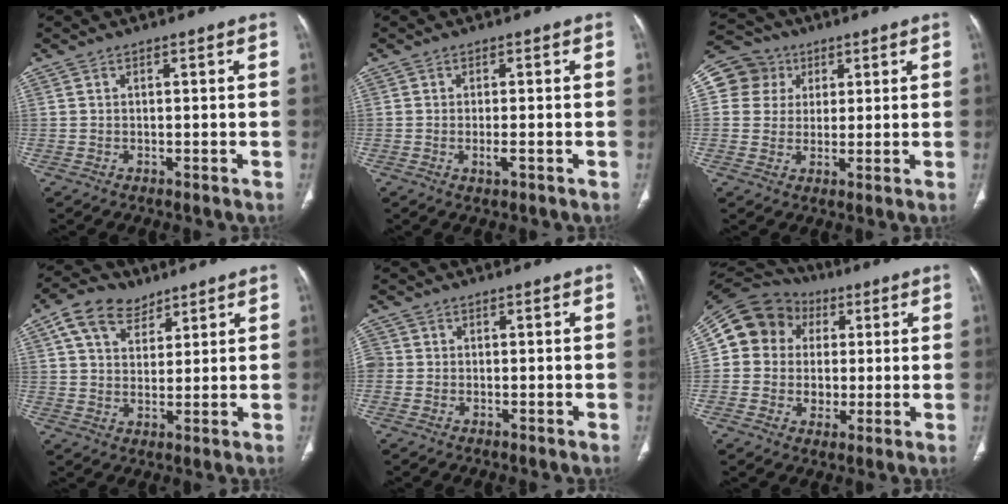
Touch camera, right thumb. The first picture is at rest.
{"total": 1.9, "force": [-0.6, 0.5, 1.7], "torque": [-0.034, -0.004, -0.012]}
{"total": 8.6, "force": [2.6, 8.1, 1.5], "torque": [-0.001, 0.006, 0.040]}
{"total": 9.5, "force": [5.3, 6.2, 4.8], "torque": [-0.067, -0.008, 0.097]}
{"total": 2.8, "force": [-0.2, 2.5, 1.2], "torque": [-0.029, 0.008, -0.005]}
{"total": 15.0, "force": [2.5, 13.4, 6.2], "torque": [-0.088, 0.023, 0.039]}